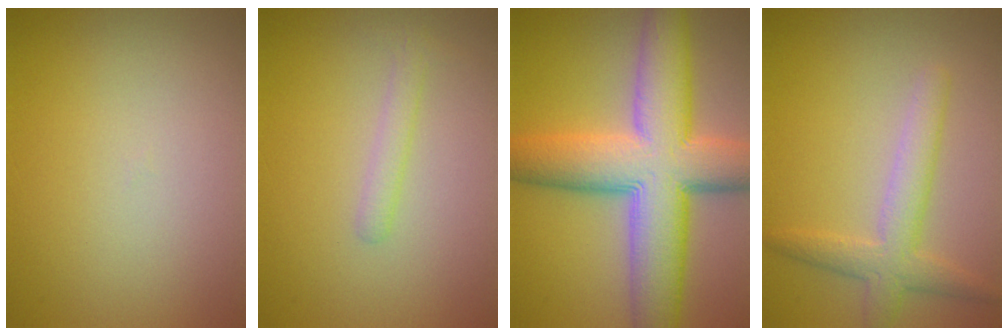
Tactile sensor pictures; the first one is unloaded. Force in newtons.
{"total": 1.4, "press": 1.4, "slide": 0.1}
{"total": 11.6, "press": 11.6, "slide": 0.7}
{"total": 3.4, "press": 3.4, "slide": 0.1}